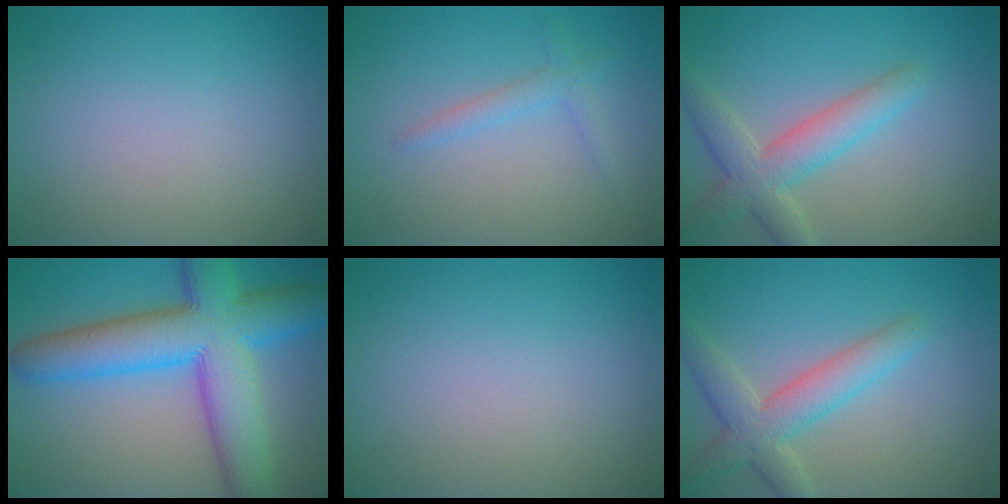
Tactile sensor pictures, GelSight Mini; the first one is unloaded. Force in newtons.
{"total": 1.6, "press": 1.6, "slide": 0.1}
{"total": 4.6, "press": 4.6, "slide": 0.4}
{"total": 10.1, "press": 10.1, "slide": 0.3}
{"total": 0.0}
{"total": 4.6, "press": 4.6, "slide": 0.4}